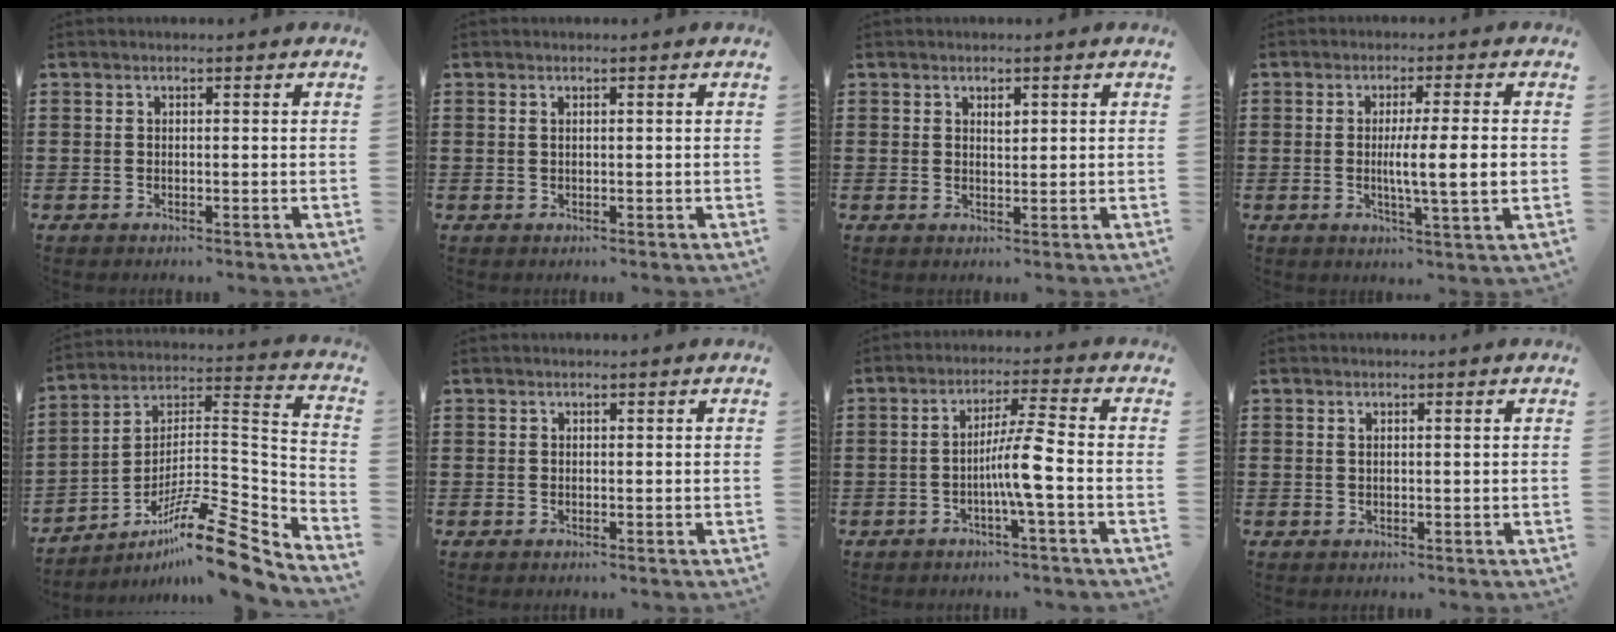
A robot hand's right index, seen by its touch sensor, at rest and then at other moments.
{"total": 0.6, "force": [0.2, 0.1, 0.5], "torque": [-0.011, 0.000, 0.004]}
{"total": 1.3, "force": [0.7, 0.6, 1.0], "torque": [-0.013, 0.001, 0.009]}
{"total": 6.4, "force": [-0.2, 0.0, 6.4], "torque": [-0.115, -0.006, -0.009]}
{"total": 14.7, "force": [-10.6, 2.4, 9.8], "torque": [-0.141, 0.032, -0.193]}
{"total": 0.0}
{"total": 6.4, "force": [-1.9, -0.3, 6.1], "torque": [-0.108, -0.002, -0.038]}
{"total": 0.7, "force": [0.3, 0.1, 0.6], "torque": [-0.013, 0.001, 0.006]}